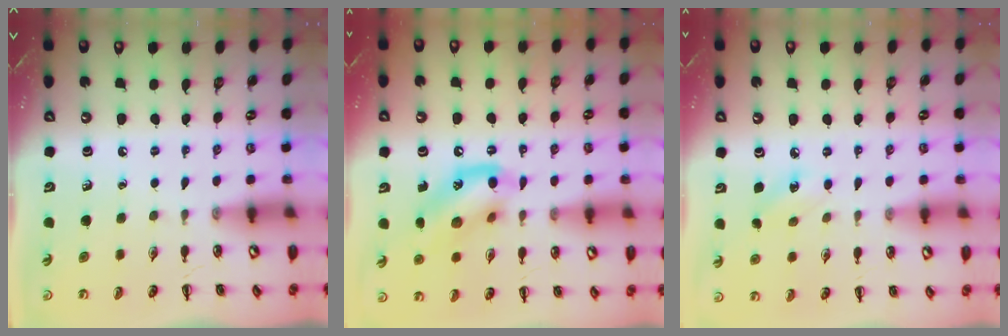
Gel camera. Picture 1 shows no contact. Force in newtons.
{"total": 13.7, "press": 13.5, "slide": 2.7}
{"total": 5.8, "press": 5.6, "slide": 1.6}